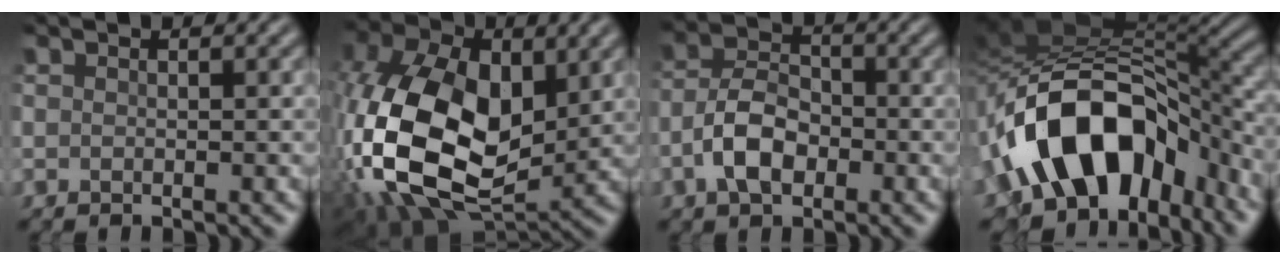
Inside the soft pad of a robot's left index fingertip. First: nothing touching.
{"total": 16.5, "force": [-0.4, 10.6, 12.7], "torque": [-0.290, -0.006, -0.015]}
{"total": 4.6, "force": [-1.9, 2.6, 3.3], "torque": [-0.065, 0.011, -0.038]}
{"total": 13.4, "force": [-4.6, 8.3, 9.5], "torque": [-0.156, 0.024, -0.084]}